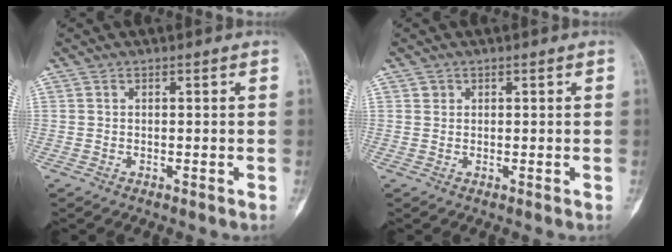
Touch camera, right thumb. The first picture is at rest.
{"total": 0.8, "force": [0.4, 0.7, 0.1], "torque": [0.009, 0.001, 0.005]}